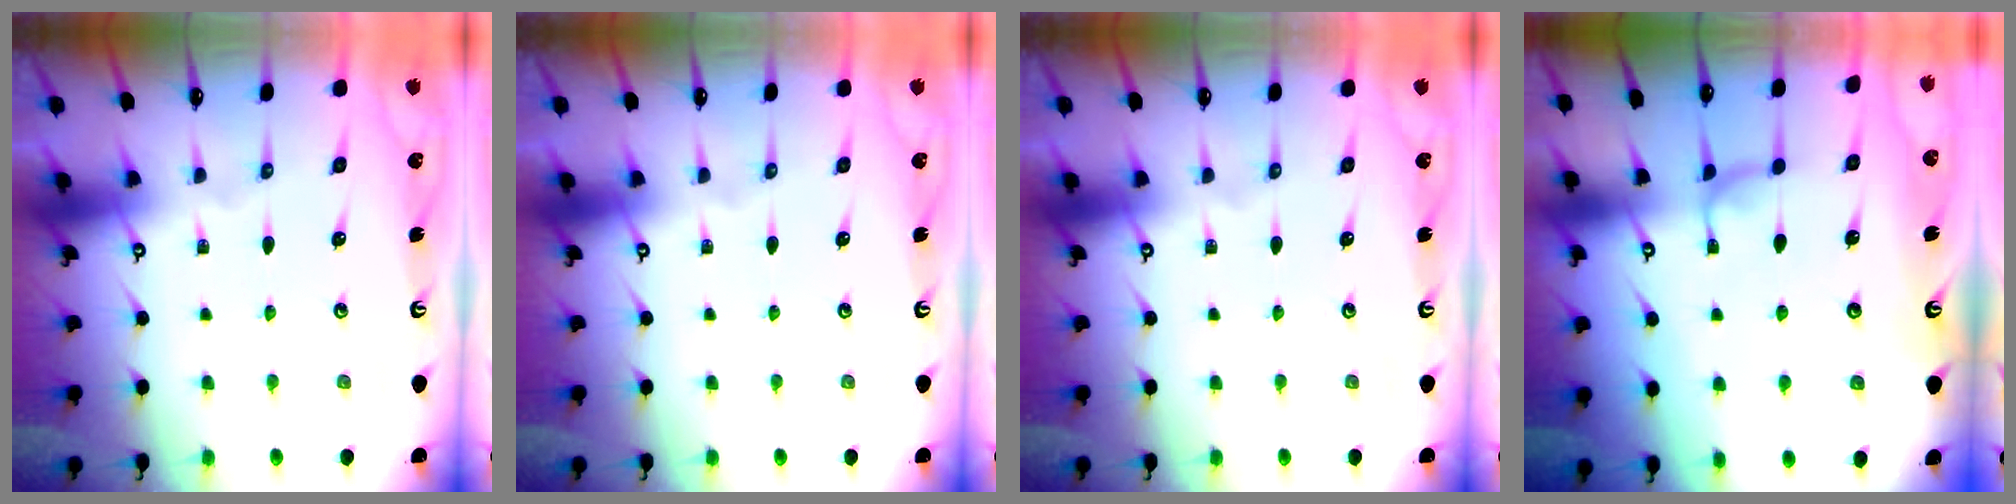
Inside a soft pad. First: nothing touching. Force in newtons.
{"total": 0.0}
{"total": 0.0}
{"total": 2.0, "press": 1.9, "slide": 0.5}